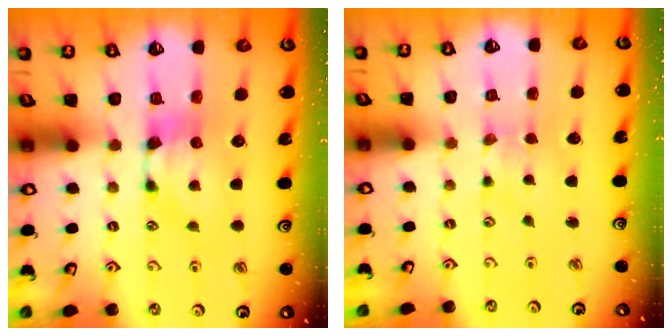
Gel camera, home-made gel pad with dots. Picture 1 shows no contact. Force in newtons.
{"total": 1.2, "press": 1.2, "slide": 0.1}